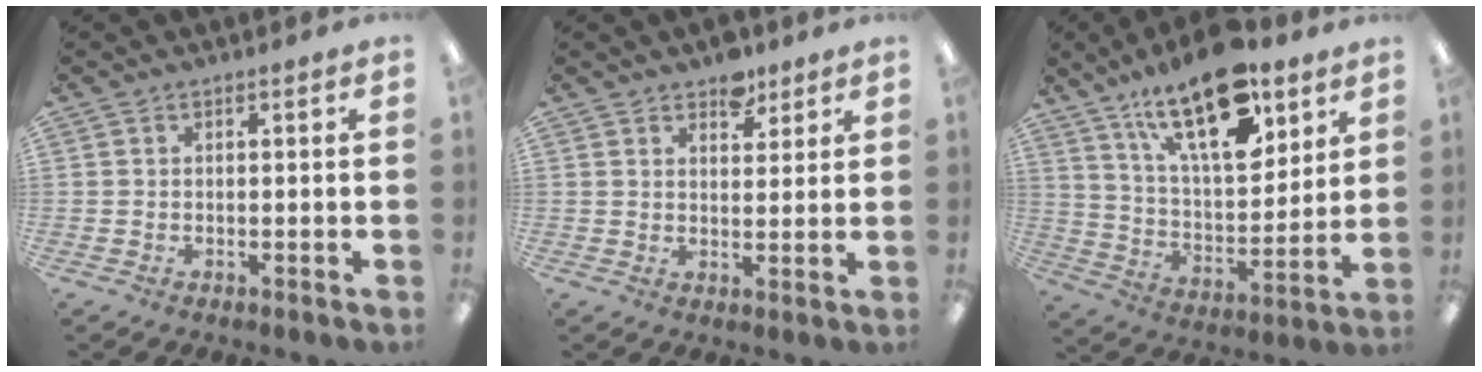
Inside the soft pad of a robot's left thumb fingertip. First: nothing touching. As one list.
[{"total": 5.3, "force": [4.1, 2.9, 1.8], "torque": [-0.006, -0.021, 0.068]}, {"total": 22.3, "force": [14.2, 9.5, 14.3], "torque": [-0.242, -0.076, 0.239]}]